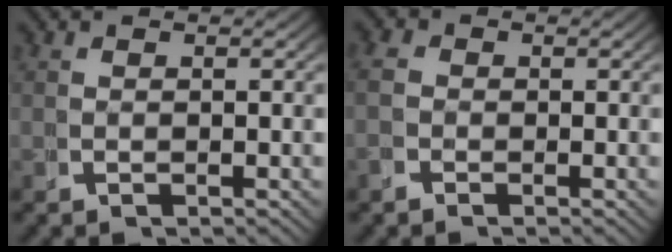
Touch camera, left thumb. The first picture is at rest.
{"total": 2.0, "force": [-0.4, 1.9, 0.5], "torque": [-0.007, 0.003, -0.019]}